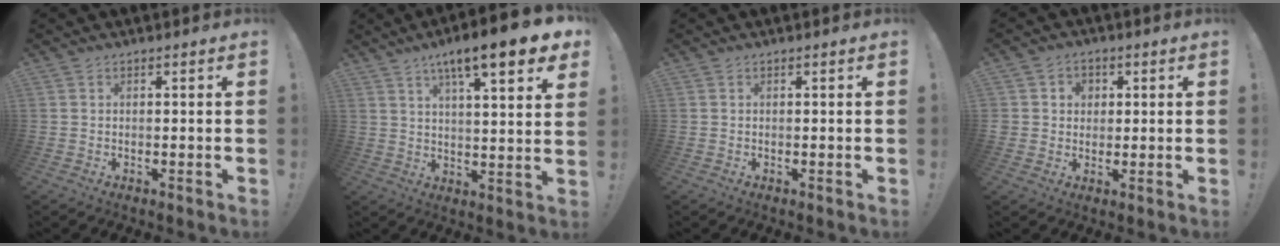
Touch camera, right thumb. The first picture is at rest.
{"total": 13.0, "force": [7.9, 1.7, 10.2], "torque": [-0.151, -0.045, 0.119]}
{"total": 0.0}
{"total": 4.0, "force": [1.0, 3.9, 0.6], "torque": [-0.008, -0.002, 0.017]}